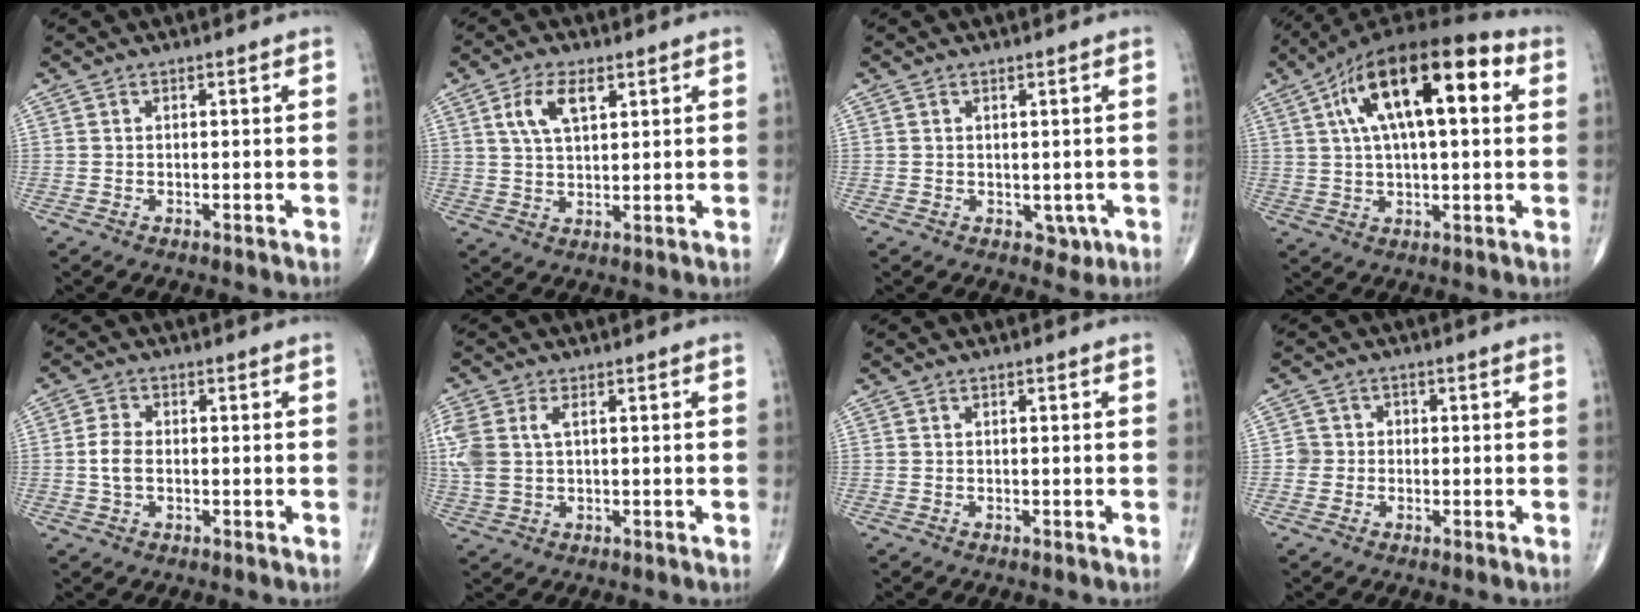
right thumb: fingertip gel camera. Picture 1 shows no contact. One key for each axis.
{"total": 6.9, "fx": 3.0, "fy": 3.2, "fz": 5.3, "tx": -0.100, "ty": -0.008, "tz": 0.060}
{"total": 2.1, "fx": 0.0, "fy": 1.7, "fz": 1.3, "tx": -0.005, "ty": -0.002, "tz": 0.006}
{"total": 20.5, "fx": 6.1, "fy": 8.1, "fz": 17.8, "tx": -0.293, "ty": 0.024, "tz": 0.092}
{"total": 3.2, "fx": -0.2, "fy": 2.0, "fz": 2.5, "tx": -0.053, "ty": 0.004, "tz": -0.008}
{"total": 8.3, "fx": 1.8, "fy": 4.8, "fz": 6.5, "tx": -0.182, "ty": 0.013, "tz": 0.042}
{"total": 0.0}
{"total": 2.6, "fx": -0.4, "fy": 2.5, "fz": 0.2, "tx": 0.020, "ty": 0.010, "tz": -0.014}